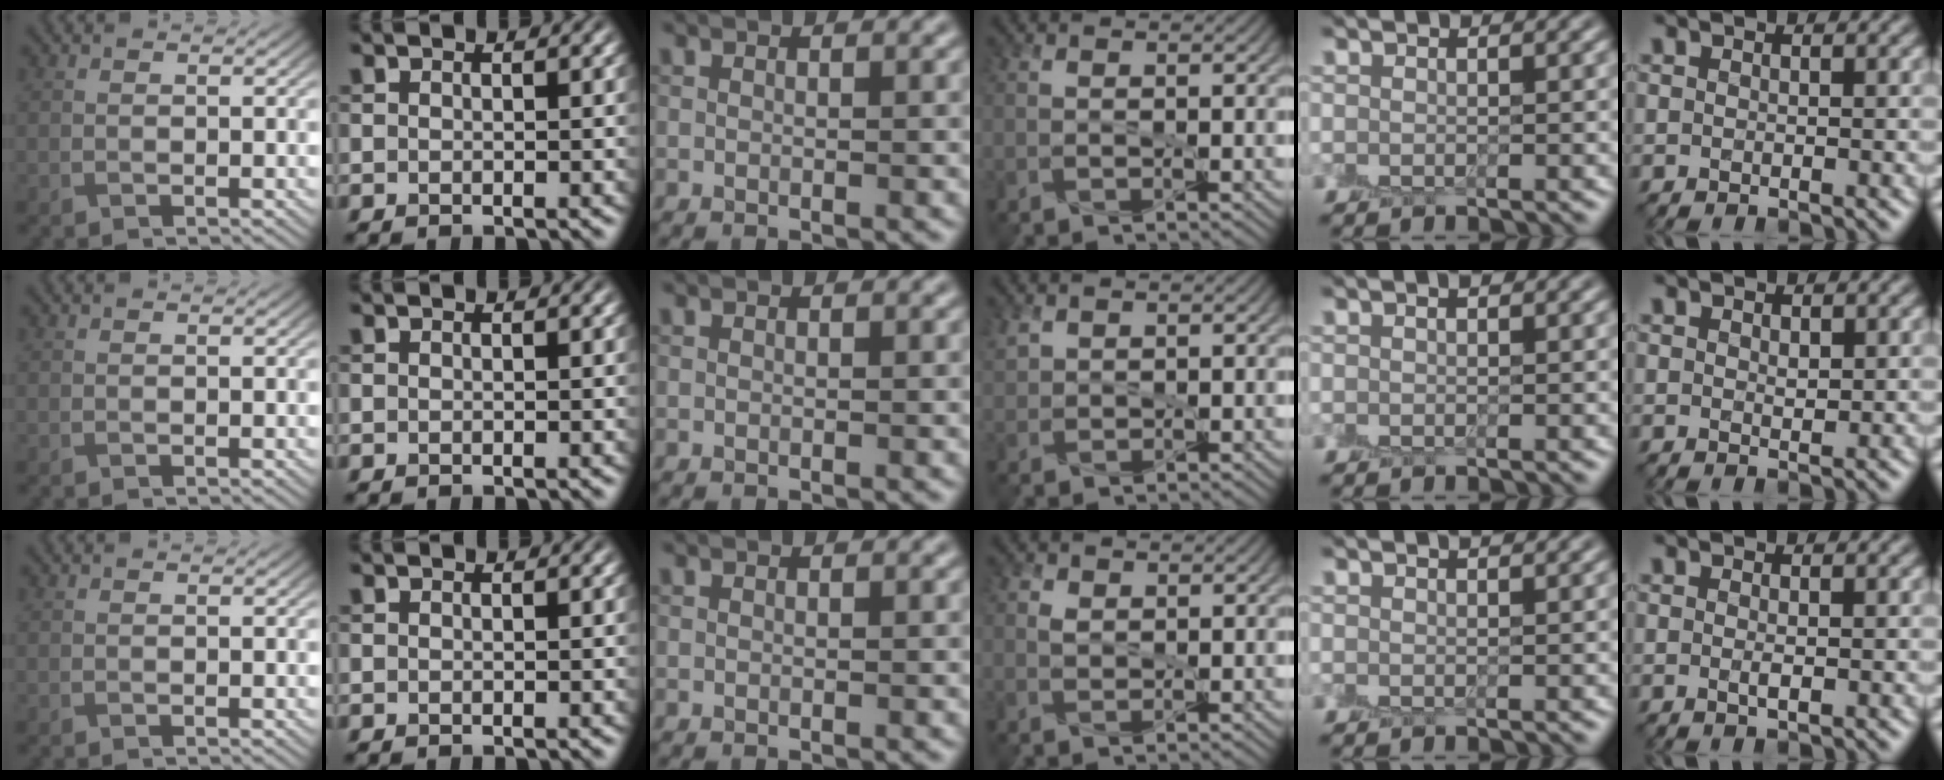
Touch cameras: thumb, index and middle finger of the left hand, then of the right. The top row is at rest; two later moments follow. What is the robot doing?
{"motion": "peel", "object": "sticky note"}